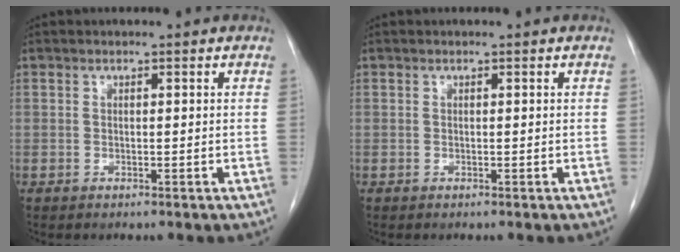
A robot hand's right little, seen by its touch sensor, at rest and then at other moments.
{"total": 0.0}